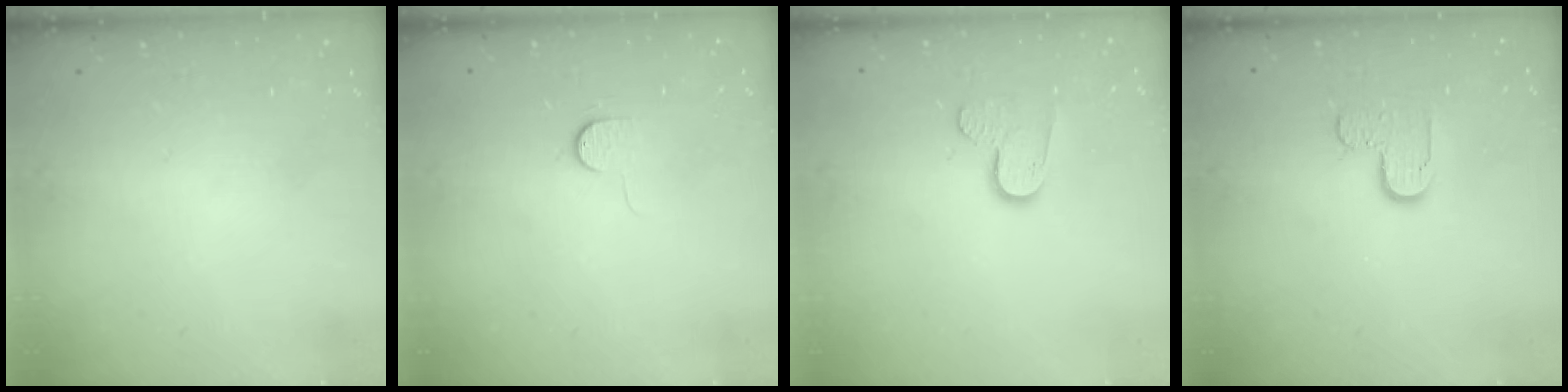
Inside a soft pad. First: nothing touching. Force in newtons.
{"total": 5.0, "press": 5.0, "slide": 0.5}
{"total": 7.8, "press": 7.7, "slide": 0.6}
{"total": 5.5, "press": 5.5, "slide": 0.5}